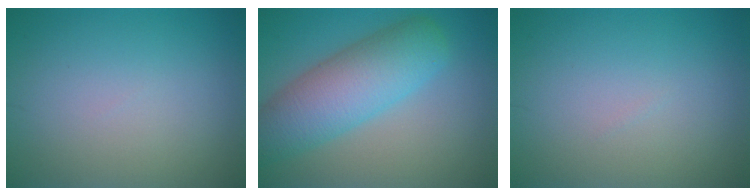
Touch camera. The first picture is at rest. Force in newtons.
{"total": 7.5, "press": 7.5, "slide": 0.3}
{"total": 0.0}